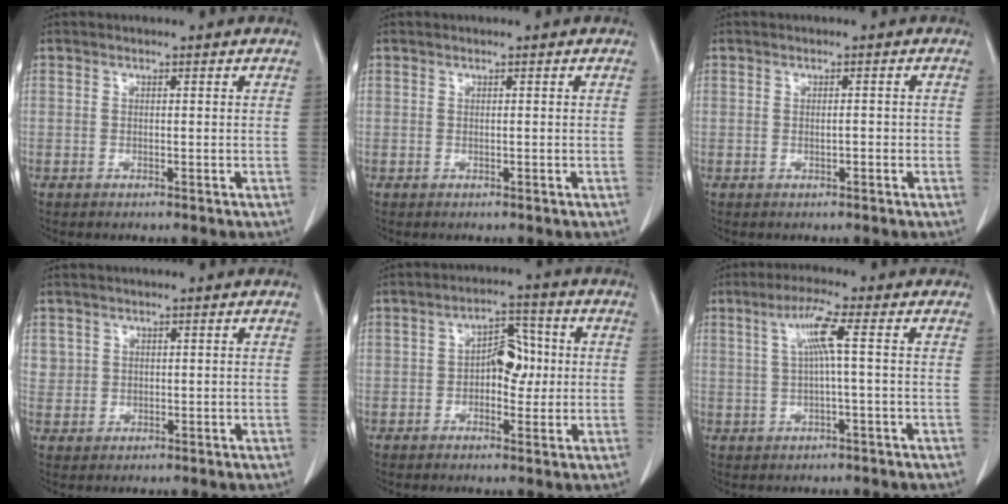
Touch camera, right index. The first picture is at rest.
{"total": 0.0}
{"total": 0.9, "force": [-0.2, 0.3, 0.8], "torque": [-0.013, 0.001, -0.004]}
{"total": 2.5, "force": [1.0, 2.2, 0.2], "torque": [0.011, 0.004, 0.018]}
{"total": 5.8, "force": [0.0, 3.4, 4.8], "torque": [-0.071, 0.019, -0.003]}
{"total": 5.0, "force": [1.0, -0.6, 4.9], "torque": [-0.095, 0.012, 0.023]}